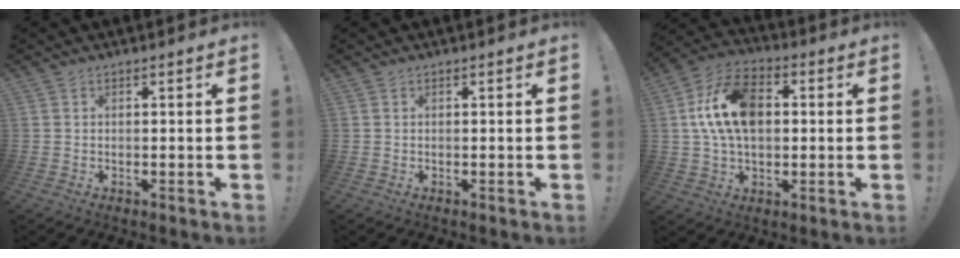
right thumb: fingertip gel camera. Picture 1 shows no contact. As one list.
[{"total": 0.0}, {"total": 16.4, "force": [2.2, 10.6, 12.2], "torque": [-0.224, 0.012, 0.042]}]